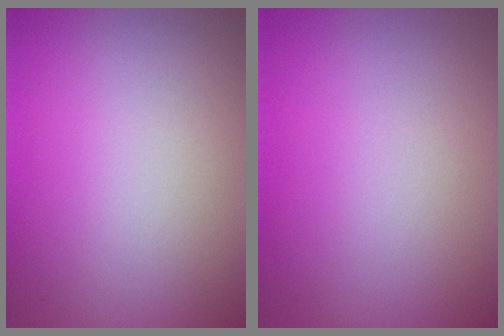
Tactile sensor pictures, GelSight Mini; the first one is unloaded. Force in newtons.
{"total": 0.0}